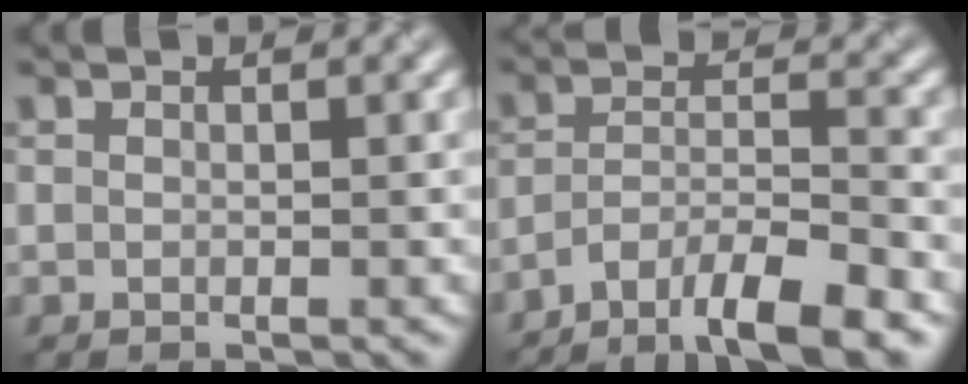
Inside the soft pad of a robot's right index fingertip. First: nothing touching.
{"total": 8.3, "force": [-6.2, 2.0, 5.2], "torque": [-0.080, 0.001, -0.106]}